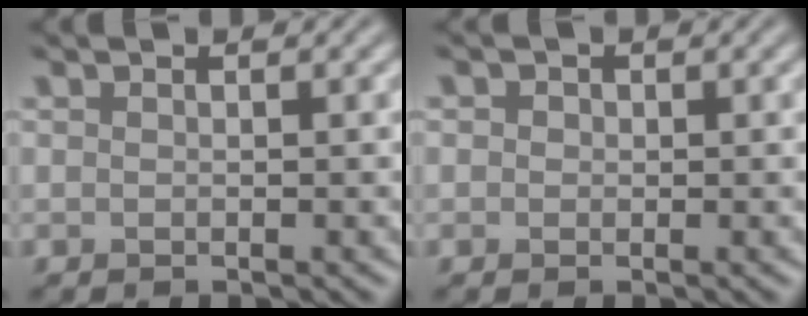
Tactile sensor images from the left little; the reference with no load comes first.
{"total": 1.0, "force": [0.3, 0.9, 0.3], "torque": [0.005, 0.002, -0.006]}